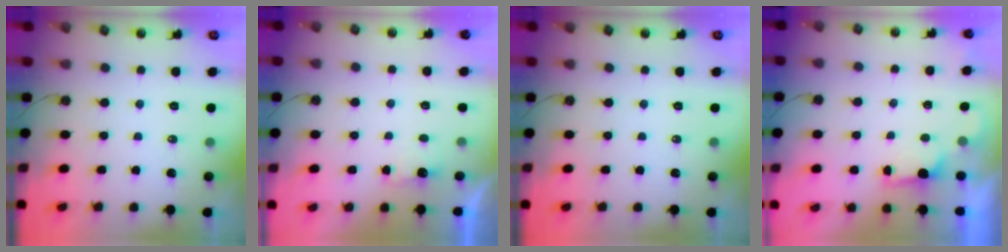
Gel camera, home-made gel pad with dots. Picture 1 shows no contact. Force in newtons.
{"total": 2.3, "press": 2.2, "slide": 0.9}
{"total": 0.0}
{"total": 1.4, "press": 1.2, "slide": 0.8}